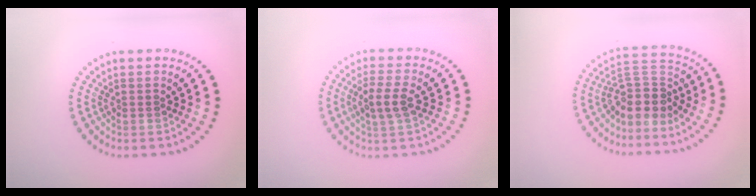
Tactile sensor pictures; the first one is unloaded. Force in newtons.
{"total": 2.7, "press": 2.5, "slide": 1.0}
{"total": 4.0, "press": 3.1, "slide": 2.5}